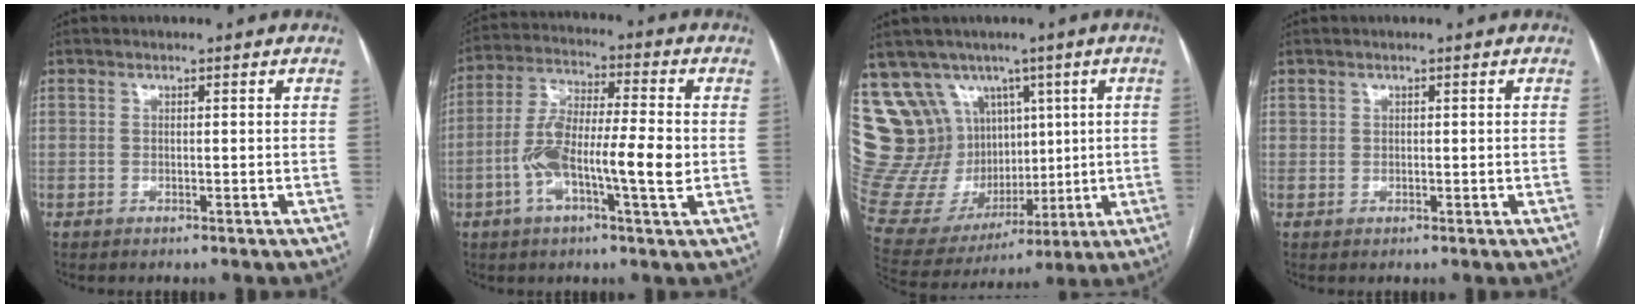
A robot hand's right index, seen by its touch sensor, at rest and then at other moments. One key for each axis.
{"total": 12.3, "fx": -2.4, "fy": 2.1, "fz": 11.9, "tx": -0.229, "ty": 0.013, "tz": -0.047}
{"total": 21.3, "fx": 9.3, "fy": 17.3, "fz": 8.2, "tx": -0.192, "ty": 0.073, "tz": 0.207}
{"total": 0.7, "fx": 0.4, "fy": 0.6, "fz": 0.1, "tx": 0.008, "ty": 0.001, "tz": 0.005}